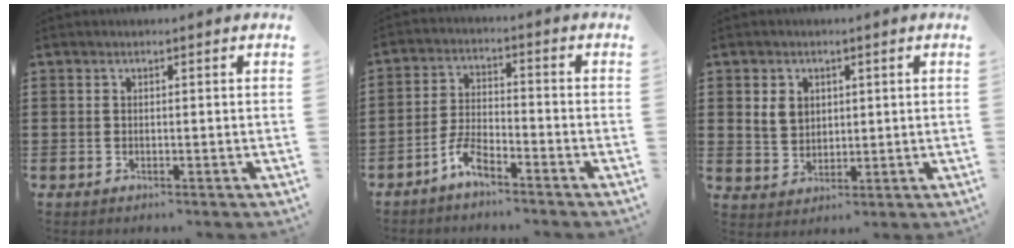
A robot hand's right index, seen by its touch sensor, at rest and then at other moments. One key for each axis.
{"total": 4.7, "fx": -3.7, "fy": 1.3, "fz": 2.6, "tx": -0.068, "ty": 0.005, "tz": -0.078}
{"total": 3.9, "fx": 1.4, "fy": 3.2, "fz": 1.7, "tx": -0.045, "ty": 0.012, "tz": 0.025}